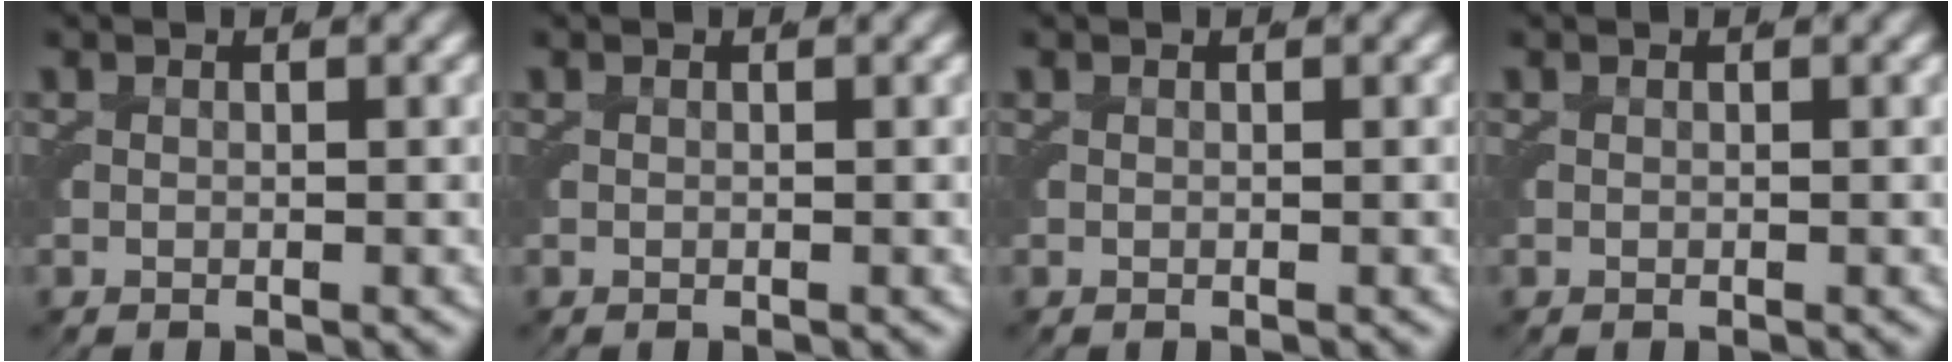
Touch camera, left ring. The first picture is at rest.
{"total": 0.0}
{"total": 0.0}
{"total": 0.0}